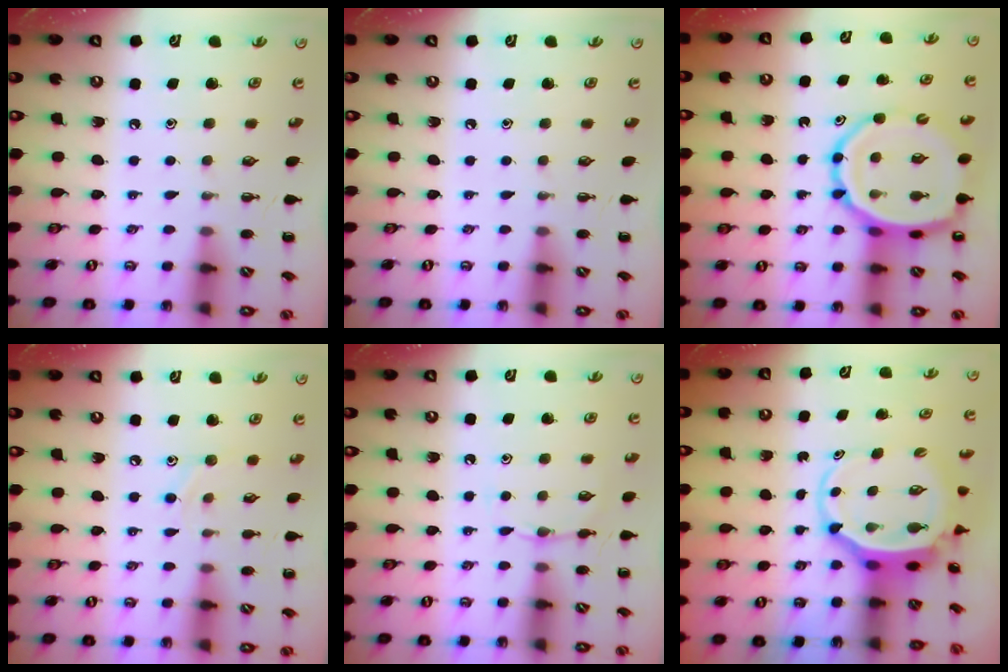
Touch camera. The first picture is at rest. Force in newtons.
{"total": 0.0}
{"total": 13.5, "press": 13.0, "slide": 3.5}
{"total": 6.1, "press": 5.8, "slide": 1.8}
{"total": 5.1, "press": 4.9, "slide": 1.5}
{"total": 5.1, "press": 5.0, "slide": 1.0}